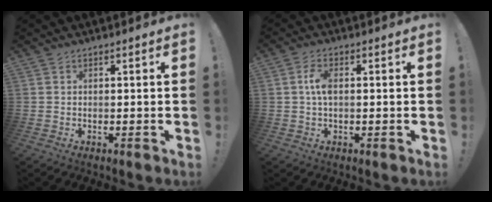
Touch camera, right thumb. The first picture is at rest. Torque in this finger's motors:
{"motor_torque": [0.02, 0.14, 0.61, -0.18, 0.05]}